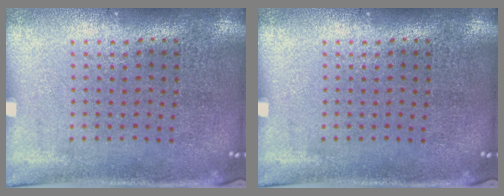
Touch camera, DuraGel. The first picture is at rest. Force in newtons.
{"total": 0.0}